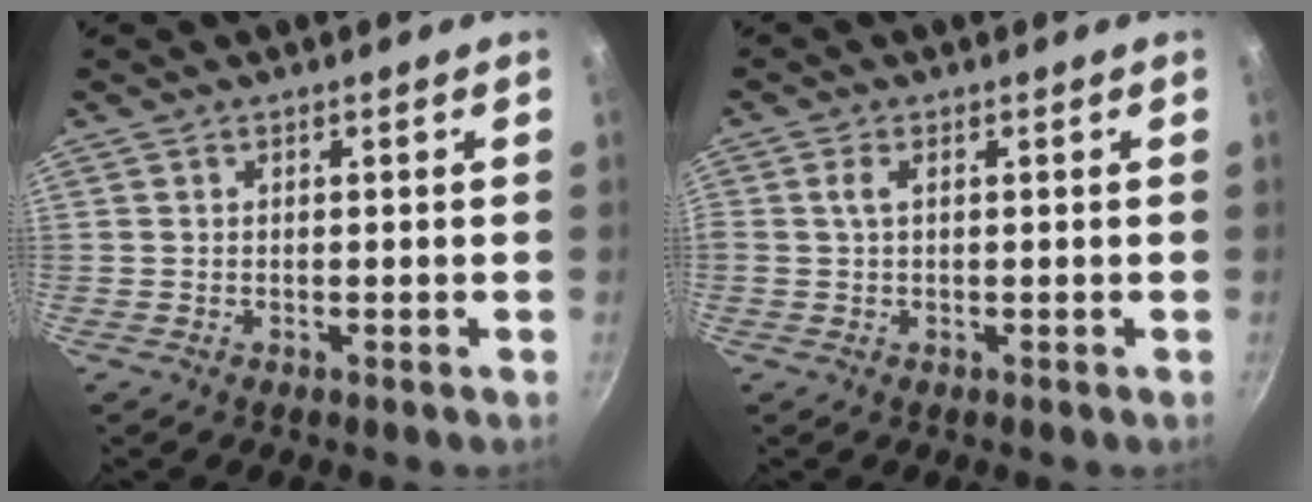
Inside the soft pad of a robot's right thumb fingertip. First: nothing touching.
{"total": 1.7, "force": [0.3, 0.7, 1.5], "torque": [-0.034, 0.003, 0.006]}